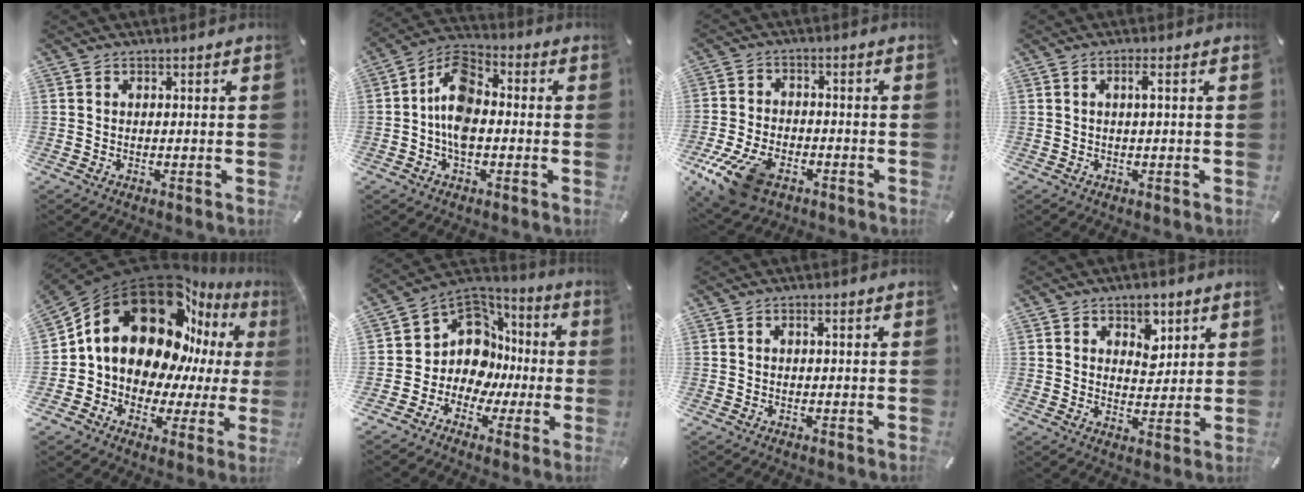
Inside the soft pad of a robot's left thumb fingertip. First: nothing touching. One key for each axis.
{"total": 10.0, "fx": -1.8, "fy": 6.2, "fz": 7.6, "tx": -0.150, "ty": 0.013, "tz": -0.033}
{"total": 13.0, "fx": -7.3, "fy": 7.5, "fz": 7.8, "tx": -0.166, "ty": 0.028, "tz": -0.129}
{"total": 2.2, "fx": 0.4, "fy": 0.3, "fz": 2.2, "tx": -0.042, "ty": 0.002, "tz": 0.005}
{"total": 23.2, "fx": 9.8, "fy": 15.9, "fz": 13.8, "tx": -0.239, "ty": -0.082, "tz": 0.182}
{"total": 13.5, "fx": 0.1, "fy": 12.1, "fz": 6.1, "tx": -0.139, "ty": -0.024, "tz": 0.012}
{"total": 1.1, "fx": 0.3, "fy": 0.6, "fz": 0.9, "tx": -0.019, "ty": 0.006, "tz": 0.003}
{"total": 6.4, "fx": 3.4, "fy": 4.8, "fz": 2.5, "tx": -0.010, "ty": -0.020, "tz": 0.052}